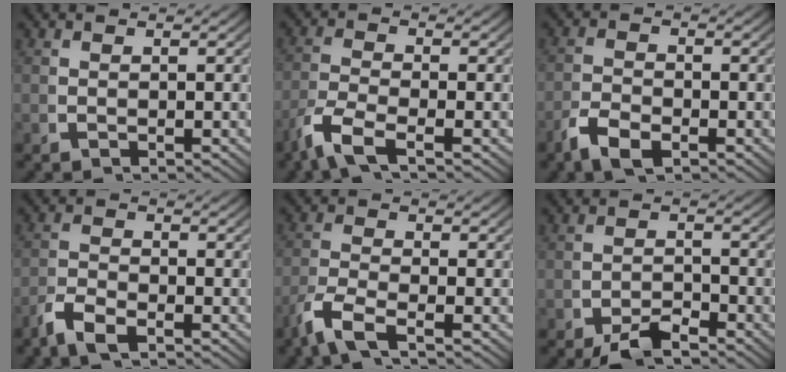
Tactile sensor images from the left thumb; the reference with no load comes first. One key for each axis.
{"total": 4.5, "fx": -2.5, "fy": 1.7, "fz": 3.4, "tx": -0.086, "ty": -0.014, "tz": -0.042}
{"total": 3.1, "fx": -1.9, "fy": 1.5, "fz": 1.8, "tx": -0.041, "ty": -0.011, "tz": -0.035}
{"total": 2.6, "fx": -1.8, "fy": 1.0, "fz": 1.5, "tx": -0.036, "ty": -0.007, "tz": -0.037}
{"total": 4.2, "fx": -2.4, "fy": 1.6, "fz": 3.1, "tx": -0.079, "ty": -0.013, "tz": -0.043}
{"total": 3.1, "fx": -2.5, "fy": 1.1, "fz": 1.4, "tx": -0.016, "ty": -0.012, "tz": -0.043}